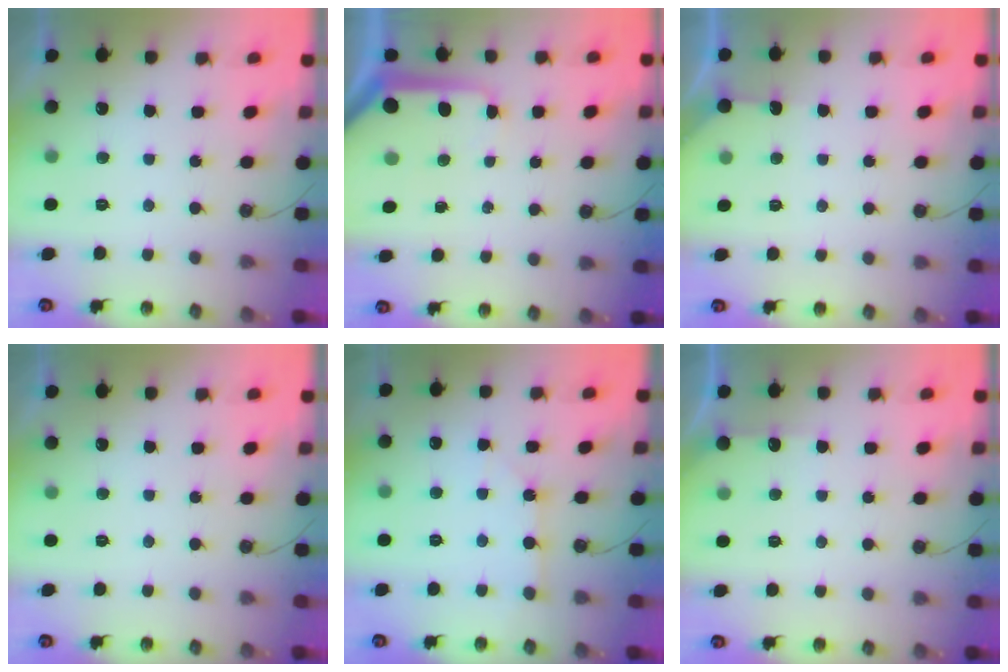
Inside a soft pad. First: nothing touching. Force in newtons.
{"total": 8.2, "press": 8.1, "slide": 0.8}
{"total": 2.9, "press": 2.9, "slide": 0.4}
{"total": 0.0}
{"total": 1.8, "press": 1.8, "slide": 0.3}
{"total": 3.4, "press": 3.4, "slide": 0.5}